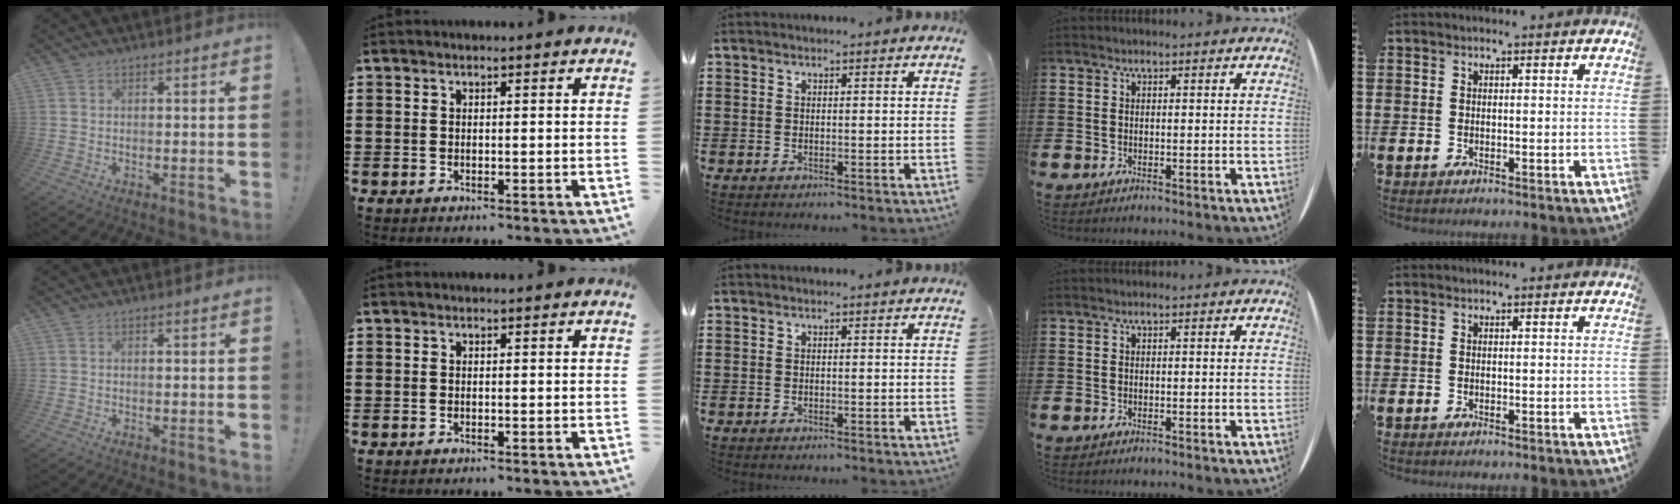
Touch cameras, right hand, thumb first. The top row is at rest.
{}